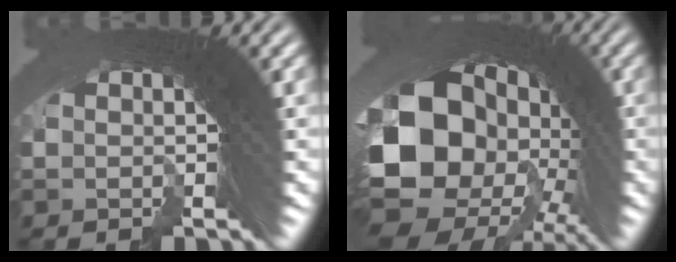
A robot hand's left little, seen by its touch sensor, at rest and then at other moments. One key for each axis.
{"total": 18.3, "fx": -2.4, "fy": 12.1, "fz": 13.5, "tx": -0.244, "ty": -0.041, "tz": -0.023}